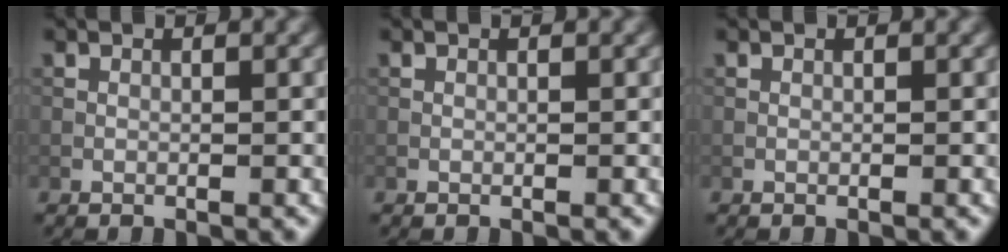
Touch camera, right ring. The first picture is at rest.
{"total": 0.0}
{"total": 0.0}